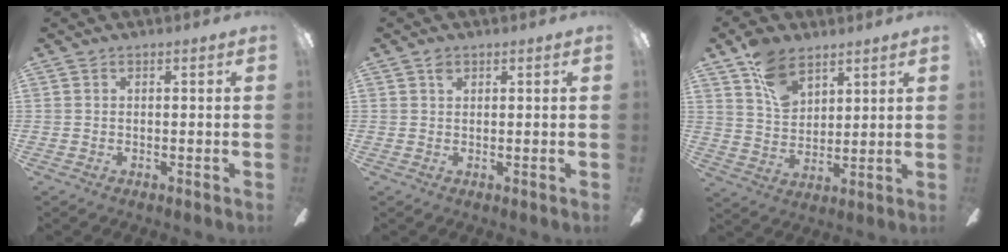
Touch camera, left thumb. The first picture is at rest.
{"total": 1.6, "force": [1.1, 1.0, 0.7], "torque": [-0.016, 0.001, 0.020]}
{"total": 11.0, "force": [7.2, 6.6, 5.0], "torque": [-0.090, -0.025, 0.139]}